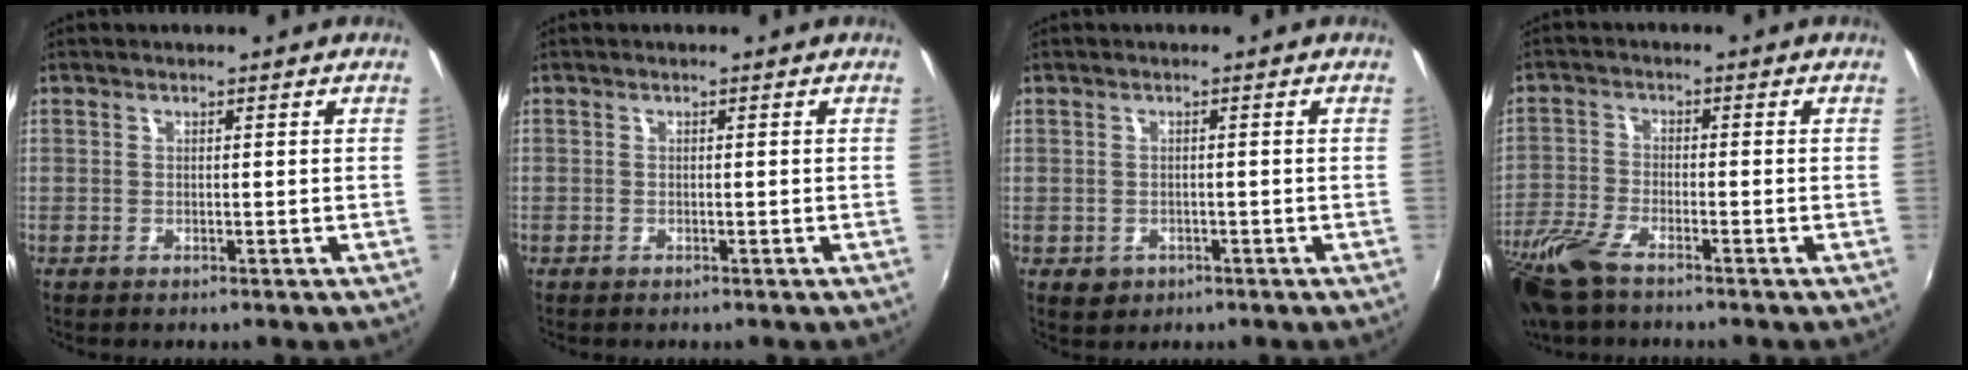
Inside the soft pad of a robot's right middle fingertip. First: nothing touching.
{"total": 0.5, "force": [-0.4, 0.3, 0.0], "torque": [-0.002, 0.002, -0.006]}
{"total": 2.7, "force": [-1.1, 2.3, 1.0], "torque": [-0.024, -0.004, -0.011]}
{"total": 9.5, "force": [-7.0, 2.7, 5.8], "torque": [-0.149, -0.028, -0.145]}